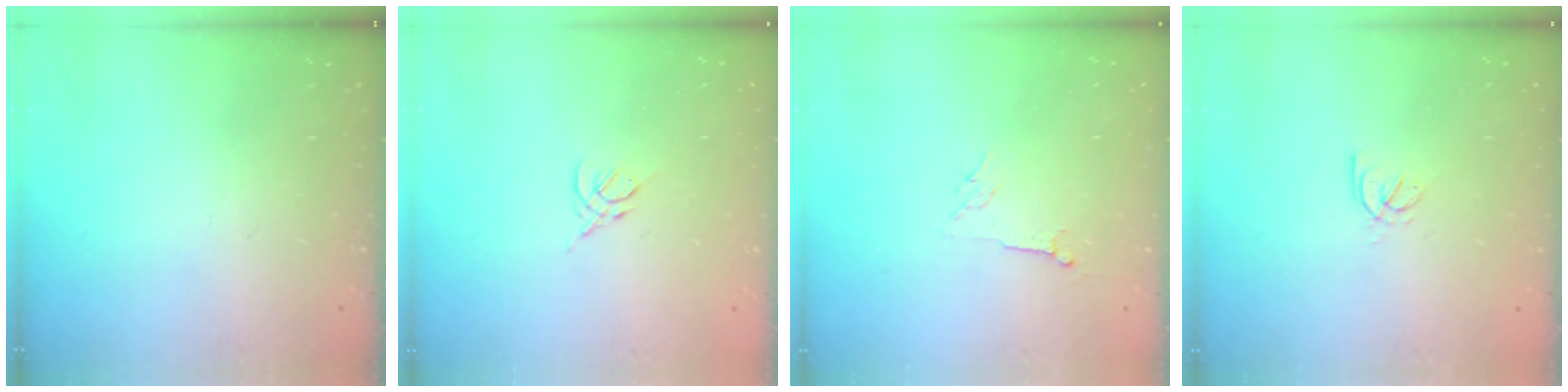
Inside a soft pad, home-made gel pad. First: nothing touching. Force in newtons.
{"total": 3.1, "press": 3.0, "slide": 0.8}
{"total": 4.0, "press": 4.0, "slide": 0.7}
{"total": 2.9, "press": 2.8, "slide": 0.8}